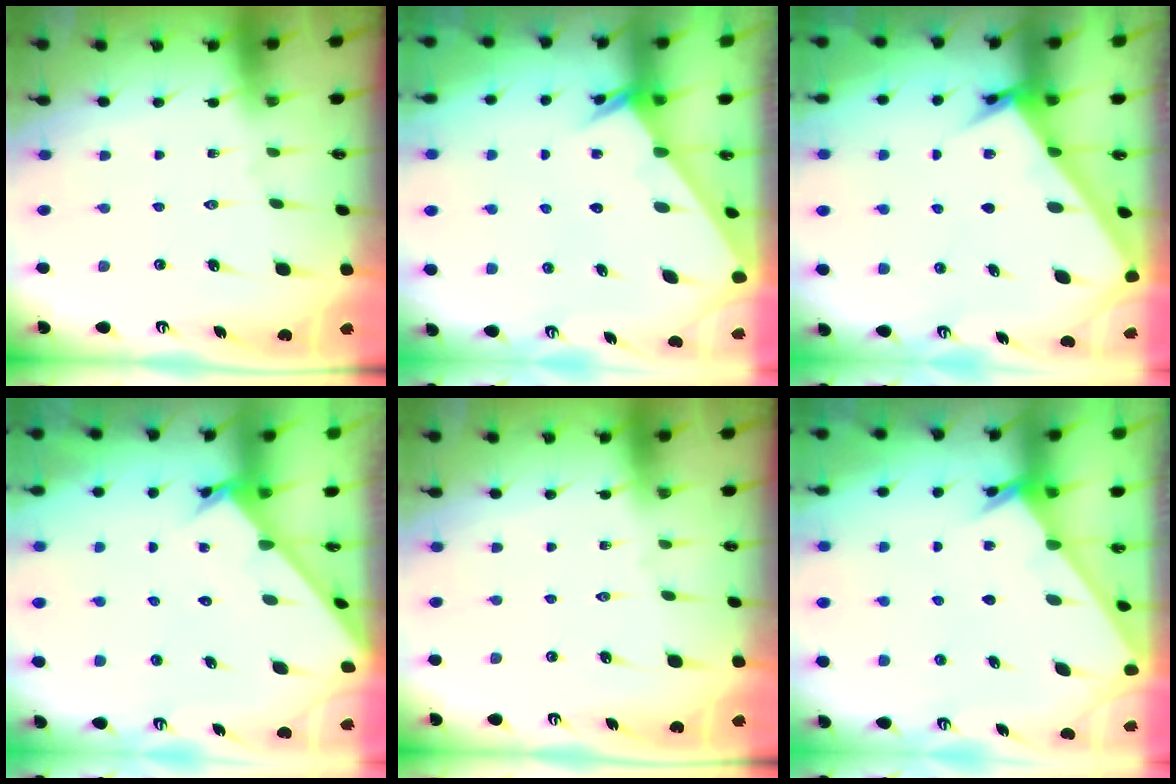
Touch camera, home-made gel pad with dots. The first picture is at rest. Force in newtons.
{"total": 2.4, "press": 2.4, "slide": 0.1}
{"total": 4.1, "press": 4.1, "slide": 0.4}
{"total": 2.8, "press": 2.7, "slide": 0.3}
{"total": 0.0}
{"total": 2.6, "press": 2.6, "slide": 0.2}